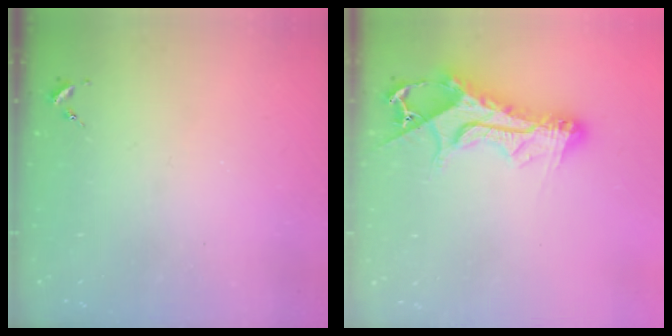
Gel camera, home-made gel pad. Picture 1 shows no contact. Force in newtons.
{"total": 14.9, "press": 14.8, "slide": 1.5}